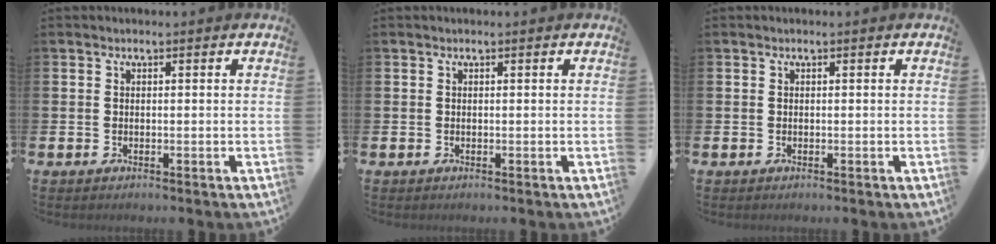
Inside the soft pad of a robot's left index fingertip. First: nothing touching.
{"total": 0.0}
{"total": 0.0}